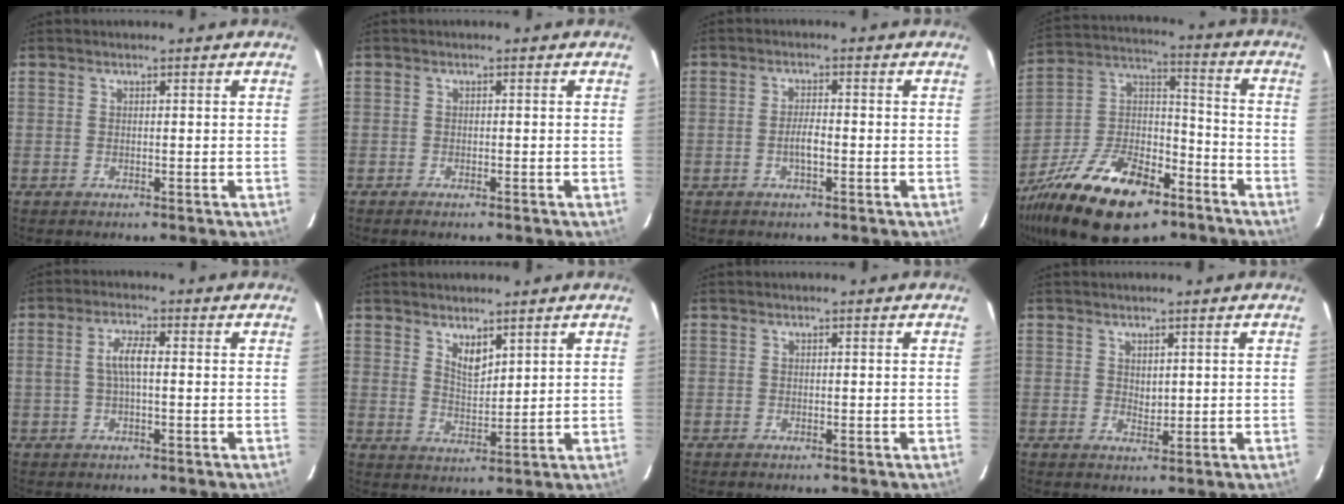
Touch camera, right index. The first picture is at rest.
{"total": 1.1, "force": [-0.9, 0.2, 0.6], "torque": [-0.013, -0.002, -0.017]}
{"total": 2.8, "force": [-1.0, 0.8, 2.5], "torque": [-0.046, -0.001, -0.017]}
{"total": 24.0, "force": [-14.1, 12.1, 15.2], "torque": [-0.303, 0.007, -0.230]}
{"total": 4.1, "force": [0.0, 1.1, 4.0], "torque": [-0.078, 0.007, 0.002]}
{"total": 4.1, "force": [3.0, 1.5, 2.4], "torque": [-0.040, -0.003, 0.054]}
{"total": 0.0}
{"total": 1.5, "force": [0.9, 1.0, 0.7], "torque": [-0.008, 0.001, 0.018]}